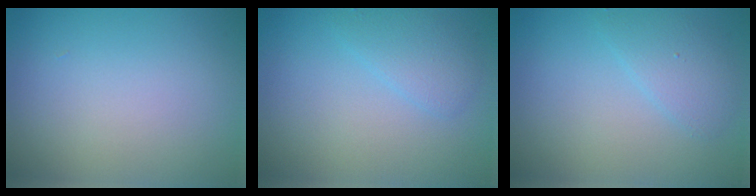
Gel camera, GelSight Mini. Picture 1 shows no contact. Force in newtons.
{"total": 2.0, "press": 2.0, "slide": 0.1}
{"total": 2.0, "press": 2.0, "slide": 0.2}